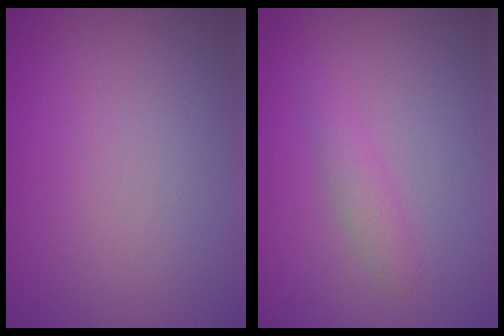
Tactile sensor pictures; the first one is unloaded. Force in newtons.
{"total": 1.5, "press": 1.5, "slide": 0.0}